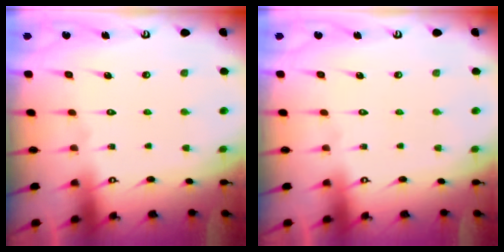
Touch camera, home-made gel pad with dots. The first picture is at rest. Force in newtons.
{"total": 0.0}